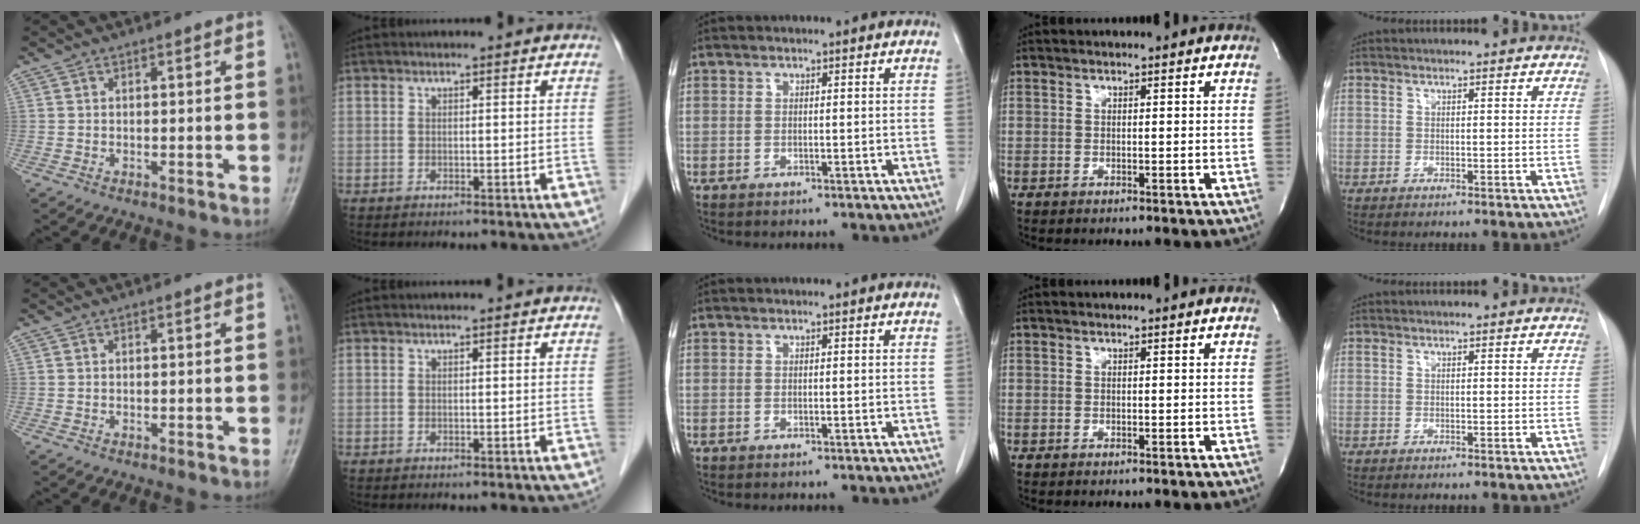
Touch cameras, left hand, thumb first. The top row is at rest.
{}